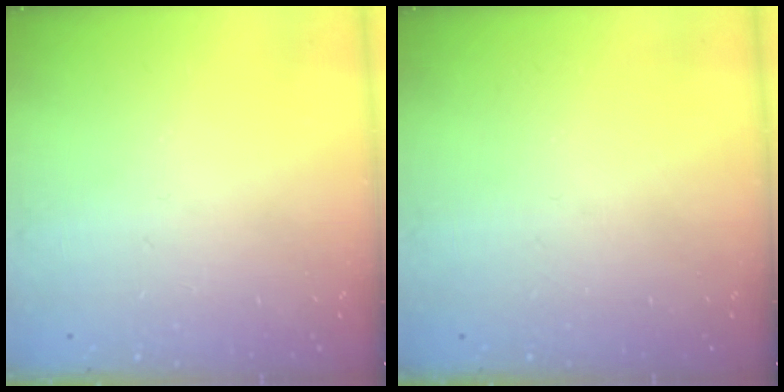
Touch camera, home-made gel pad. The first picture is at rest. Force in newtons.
{"total": 0.0}